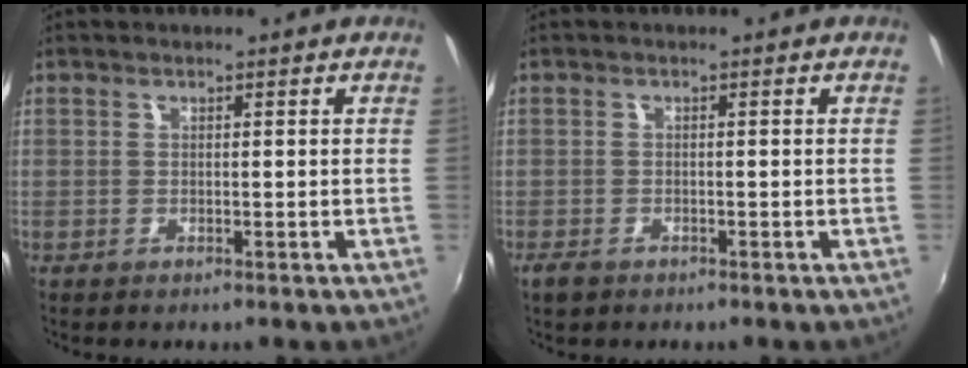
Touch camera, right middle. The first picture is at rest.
{"total": 2.2, "force": [-1.6, 1.2, 1.0], "torque": [-0.024, -0.005, -0.030]}